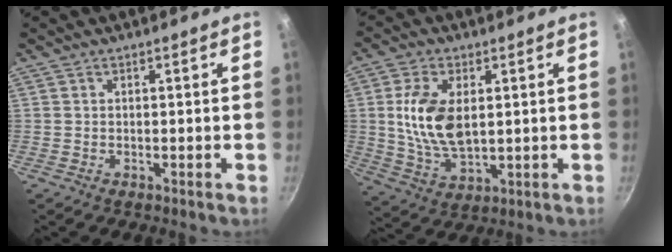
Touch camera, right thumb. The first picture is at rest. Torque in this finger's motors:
{"motor_torque": [0.98, 0.72, 1.12, -0.70, 0.35]}